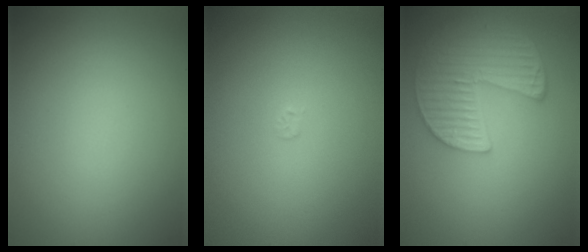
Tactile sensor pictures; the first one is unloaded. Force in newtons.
{"total": 0.5, "press": 0.5, "slide": 0.1}
{"total": 5.4, "press": 4.7, "slide": 2.7}